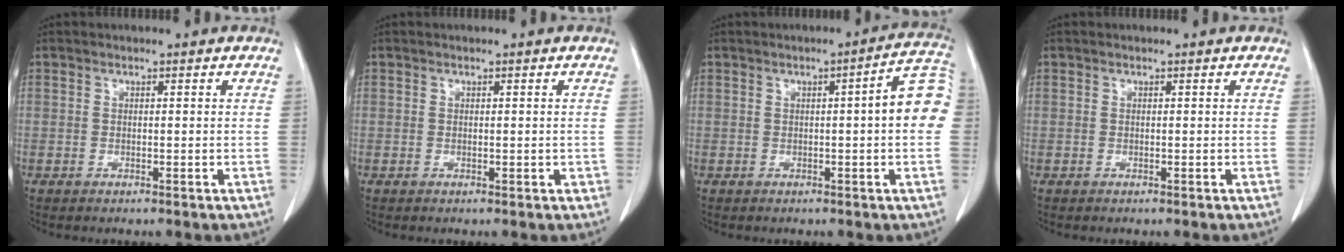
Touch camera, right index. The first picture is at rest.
{"total": 0.9, "force": [-0.1, 0.5, 0.8], "torque": [-0.012, -0.001, 0.002]}
{"total": 7.9, "force": [0.4, 0.8, 7.9], "torque": [-0.093, 0.020, -0.004]}
{"total": 0.0}